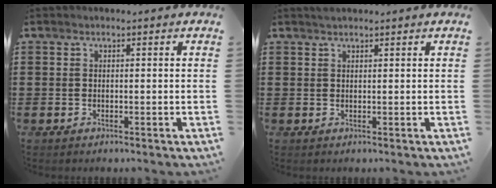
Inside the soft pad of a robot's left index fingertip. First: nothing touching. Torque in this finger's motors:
{"motor_torque": [0.61, -0.47, 0.03, 0.02]}